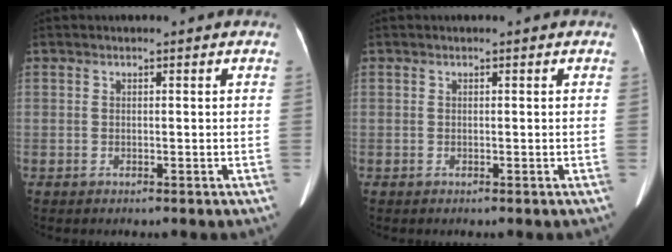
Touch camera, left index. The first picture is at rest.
{"total": 0.0}